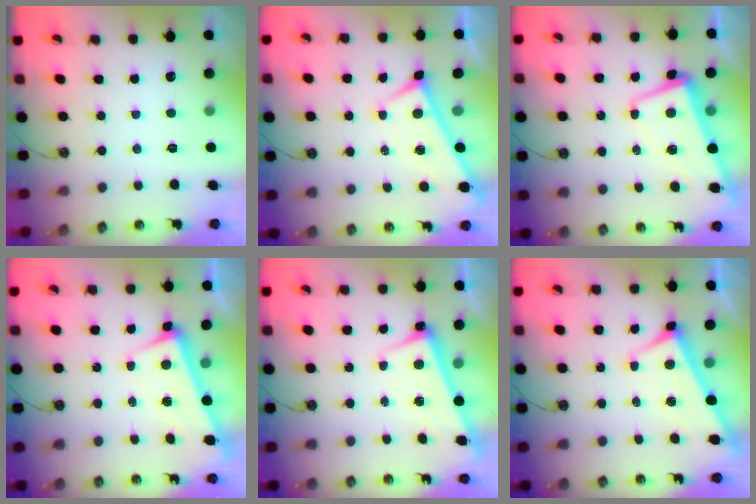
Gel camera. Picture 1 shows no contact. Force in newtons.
{"total": 0.0}
{"total": 1.2, "press": 0.0, "slide": 1.2}
{"total": 3.3, "press": 3.1, "slide": 1.1}
{"total": 2.7, "press": 2.7, "slide": 0.4}
{"total": 3.8, "press": 3.8, "slide": 0.2}